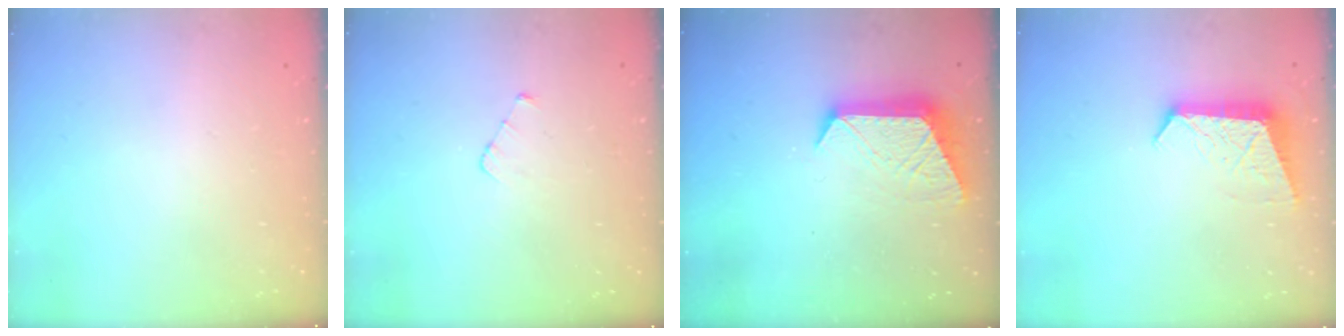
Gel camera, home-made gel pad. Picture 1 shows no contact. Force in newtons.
{"total": 2.9, "press": 2.9, "slide": 0.3}
{"total": 10.7, "press": 10.7, "slide": 0.8}
{"total": 8.8, "press": 8.8, "slide": 0.7}